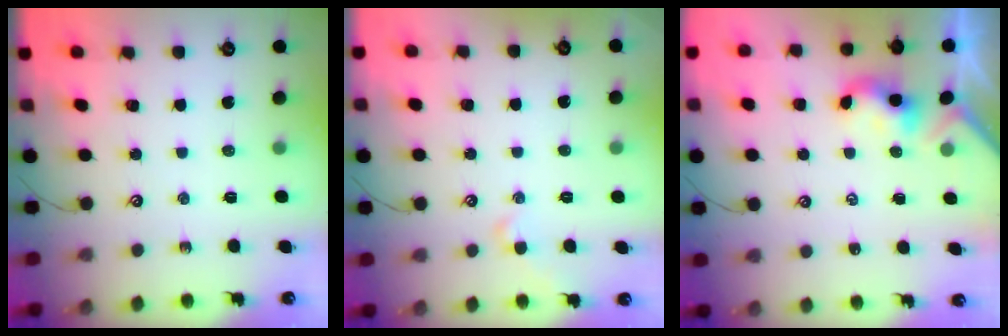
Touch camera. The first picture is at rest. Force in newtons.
{"total": 1.0, "press": 1.0, "slide": 0.4}
{"total": 2.4, "press": 2.4, "slide": 0.2}